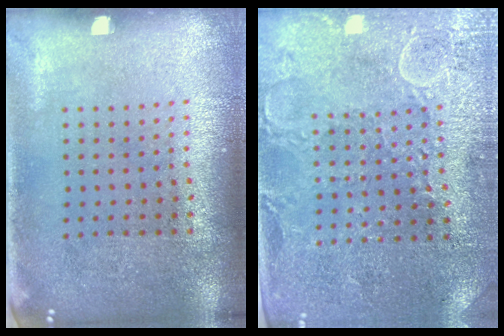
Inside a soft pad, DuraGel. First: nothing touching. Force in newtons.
{"total": 2.8, "press": 2.8, "slide": 0.5}